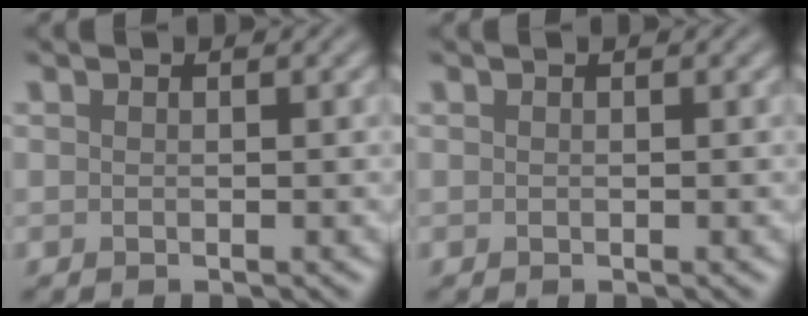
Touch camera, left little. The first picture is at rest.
{"total": 0.0}